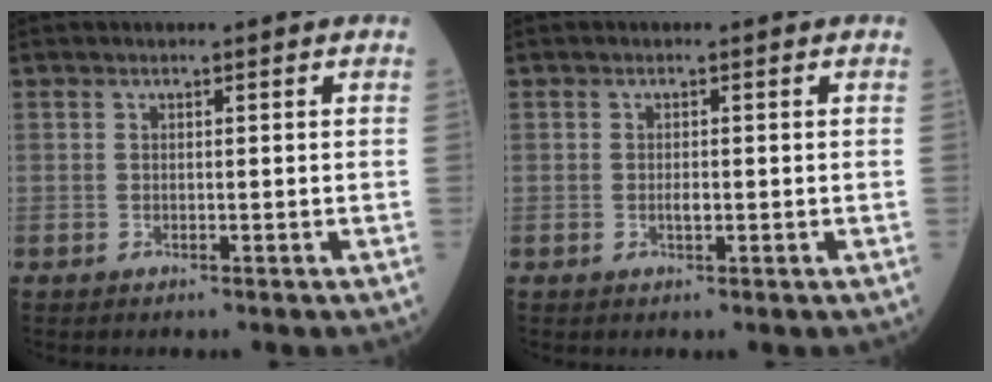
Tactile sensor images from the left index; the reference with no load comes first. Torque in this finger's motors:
{"motor_torque": [0.41, 0.22, 0.00, 0.00]}